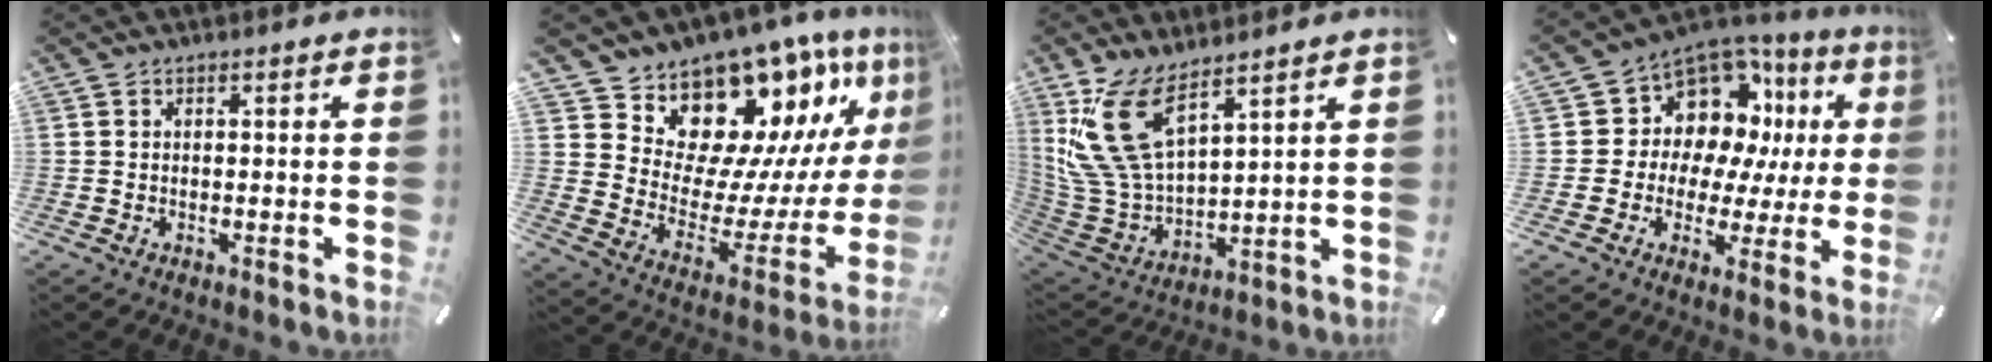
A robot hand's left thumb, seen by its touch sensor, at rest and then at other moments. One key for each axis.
{"total": 16.5, "fx": 14.0, "fy": 7.8, "fz": 4.0, "tx": -0.054, "ty": -0.147, "tz": 0.243}
{"total": 15.5, "fx": 9.0, "fy": 7.9, "fz": 9.8, "tx": -0.245, "ty": -0.037, "tz": 0.172}
{"total": 10.7, "fx": 5.9, "fy": 8.5, "fz": 3.0, "tx": -0.057, "ty": -0.070, "tz": 0.112}